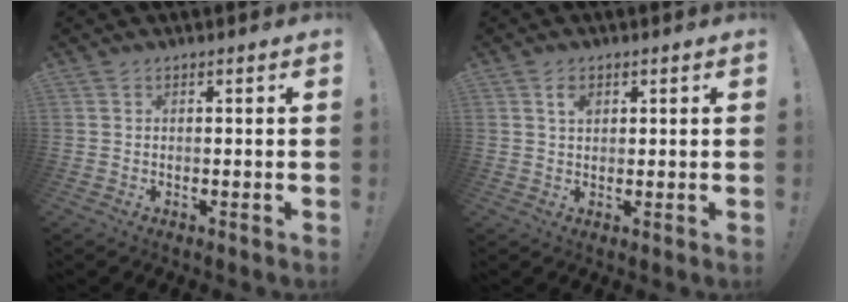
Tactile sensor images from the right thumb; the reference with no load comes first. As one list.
[{"total": 2.8, "force": [1.3, 1.6, 1.9], "torque": [-0.019, -0.006, 0.019]}]